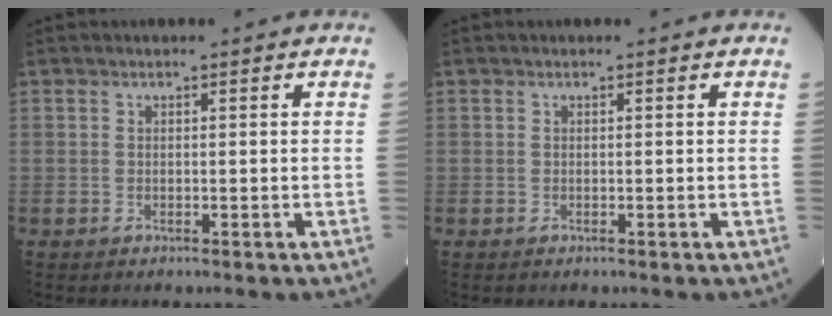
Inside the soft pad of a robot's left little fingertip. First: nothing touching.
{"total": 0.0}